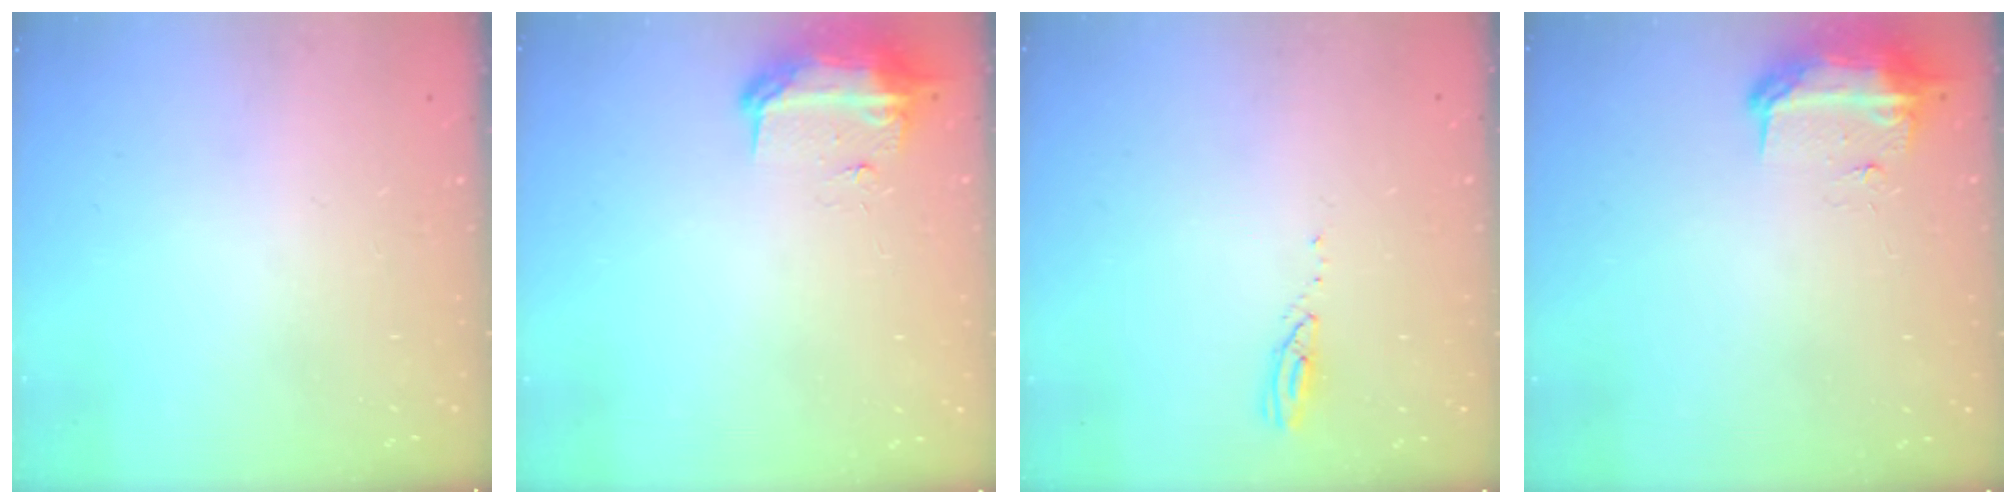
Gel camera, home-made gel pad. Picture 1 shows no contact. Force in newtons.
{"total": 9.1, "press": 9.0, "slide": 0.9}
{"total": 3.1, "press": 3.0, "slide": 0.3}
{"total": 9.1, "press": 9.0, "slide": 0.9}